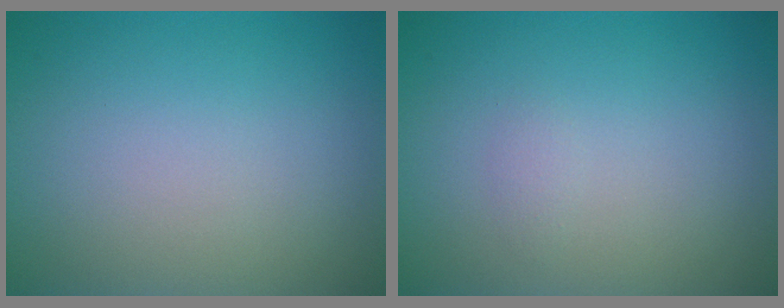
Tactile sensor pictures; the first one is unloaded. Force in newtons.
{"total": 0.5, "press": 0.5, "slide": 0.1}